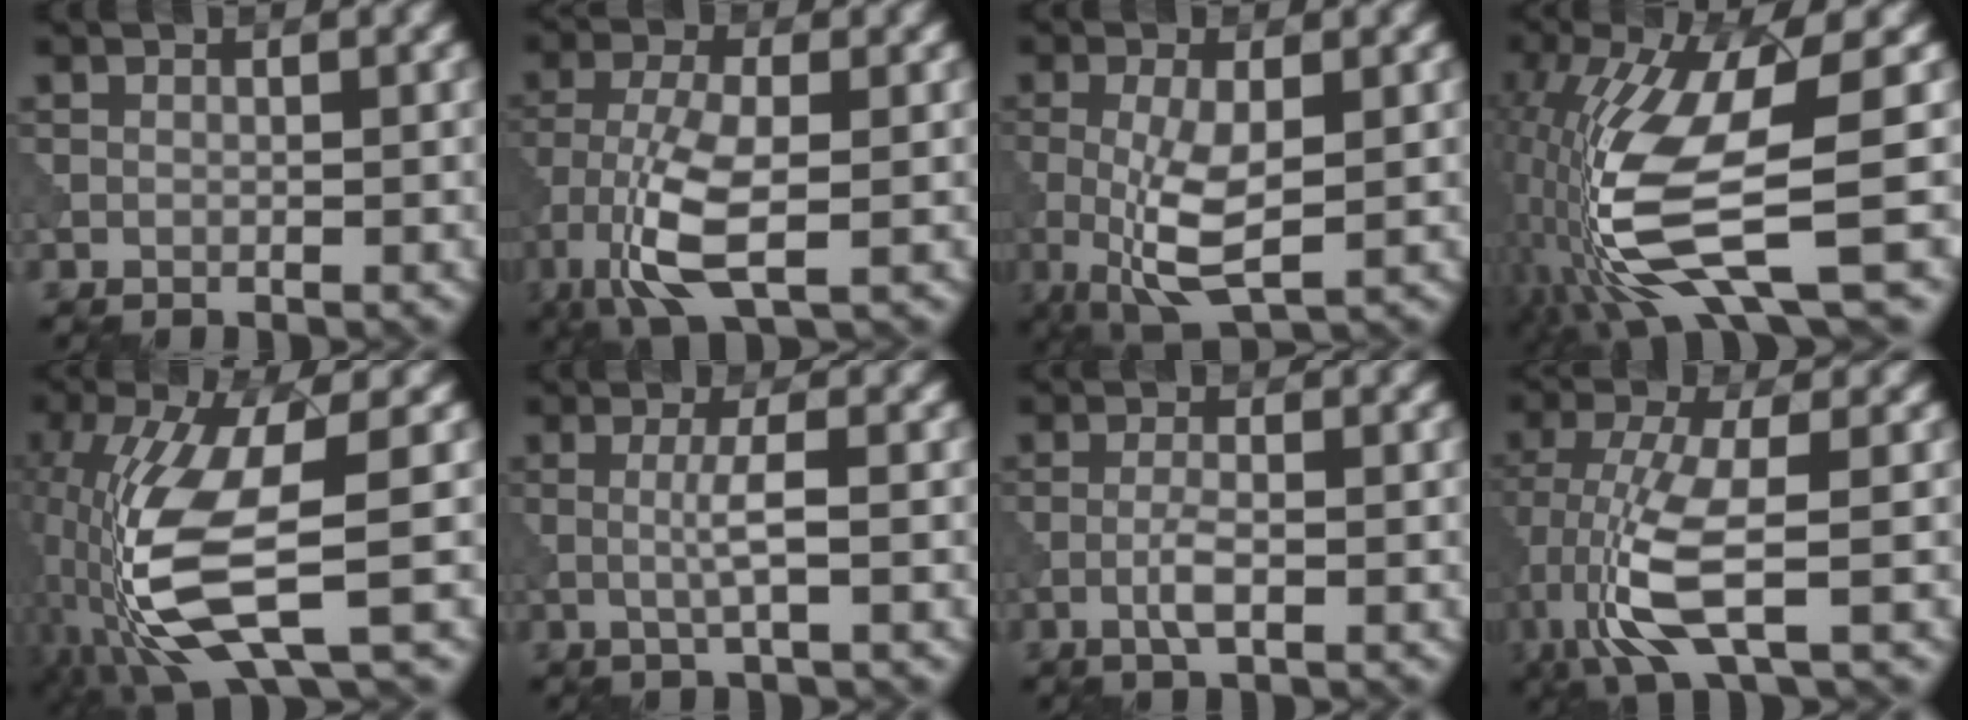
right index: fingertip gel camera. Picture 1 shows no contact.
{"total": 7.2, "force": [-2.8, 2.5, 6.1], "torque": [-0.139, -0.002, -0.062]}
{"total": 5.5, "force": [-0.5, 1.9, 5.2], "torque": [-0.114, -0.013, -0.007]}
{"total": 12.7, "force": [-2.2, 3.7, 12.0], "torque": [-0.251, -0.024, -0.031]}
{"total": 11.3, "force": [-2.7, 3.2, 10.5], "torque": [-0.230, -0.013, -0.047]}
{"total": 2.5, "force": [0.1, 0.3, 2.5], "torque": [-0.050, -0.001, -0.002]}
{"total": 2.0, "force": [-0.6, 0.5, 1.9], "torque": [-0.041, 0.002, -0.016]}
{"total": 7.3, "force": [-2.2, 1.9, 6.6], "torque": [-0.158, -0.008, -0.050]}